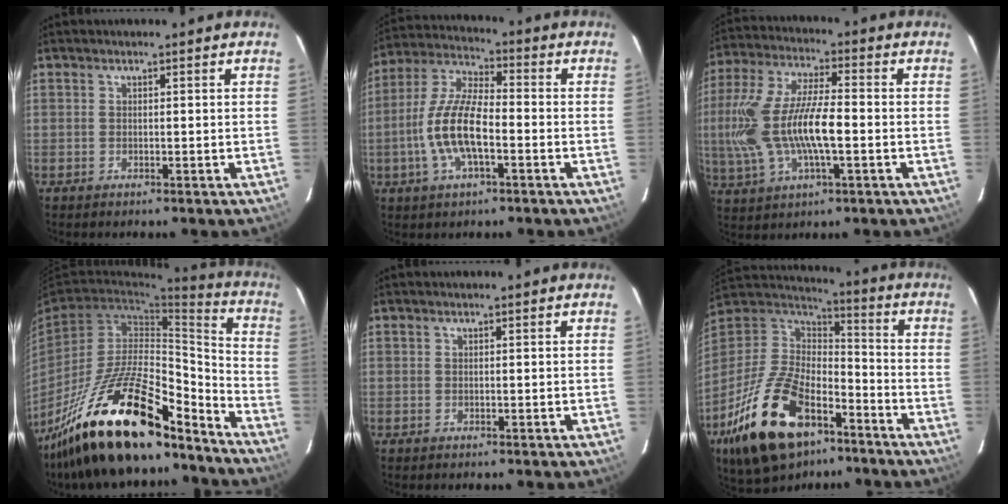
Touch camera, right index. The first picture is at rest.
{"total": 12.5, "force": [-3.5, 4.5, 11.1], "torque": [-0.235, 0.000, -0.068]}
{"total": 17.7, "force": [-2.3, 6.4, 16.4], "torque": [-0.334, -0.003, -0.041]}
{"total": 26.3, "force": [-19.5, 7.5, 16.0], "torque": [-0.276, -0.014, -0.319]}
{"total": 0.0}
{"total": 25.4, "force": [-13.7, 13.5, 16.6], "torque": [-0.347, -0.015, -0.230]}